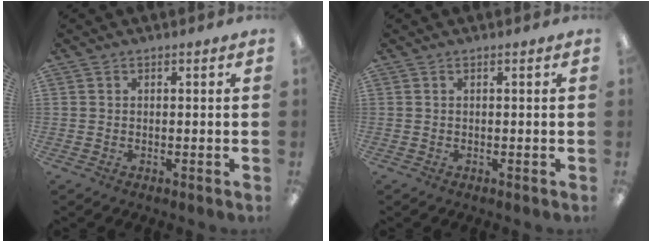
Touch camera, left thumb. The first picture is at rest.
{"total": 0.0}